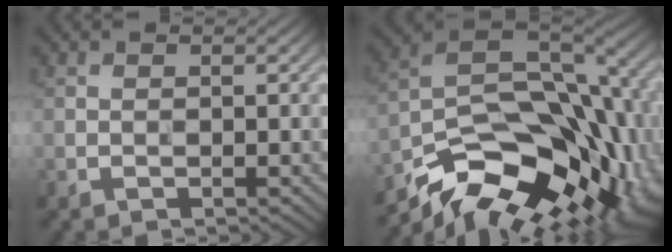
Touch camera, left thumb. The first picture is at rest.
{"total": 17.3, "force": [-8.6, 9.1, 12.0], "torque": [-0.228, -0.021, -0.145]}